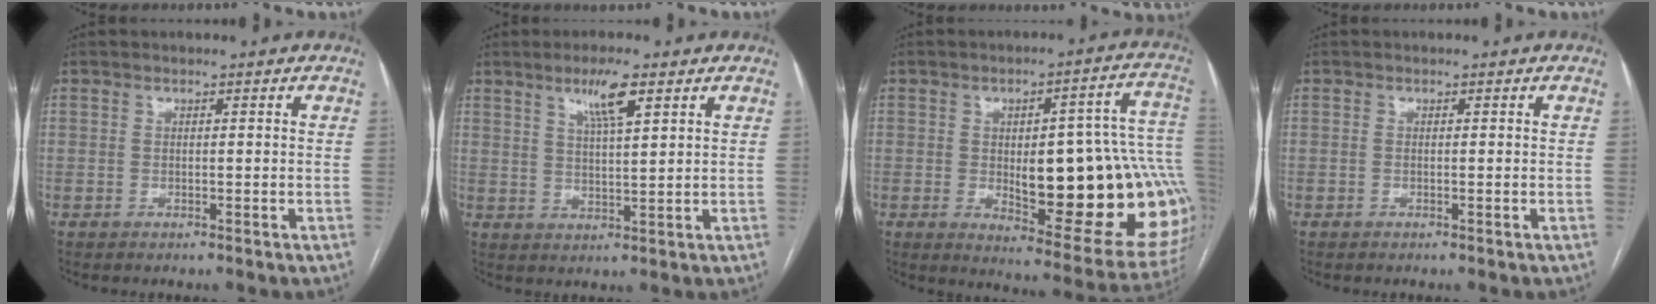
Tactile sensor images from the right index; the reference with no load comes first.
{"total": 5.7, "force": [3.2, 0.5, 4.6], "torque": [-0.084, -0.001, 0.059]}
{"total": 24.4, "force": [-2.4, 6.2, 23.5], "torque": [-0.212, 0.022, -0.009]}
{"total": 0.0}